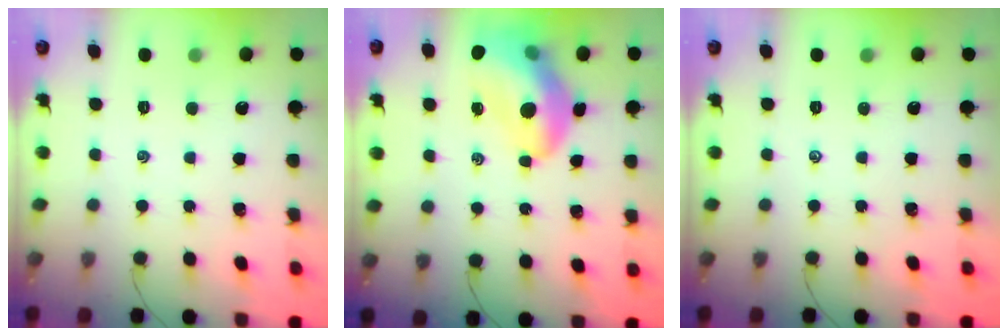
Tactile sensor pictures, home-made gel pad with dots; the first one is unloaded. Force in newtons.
{"total": 15.6, "press": 15.0, "slide": 4.4}
{"total": 0.0}